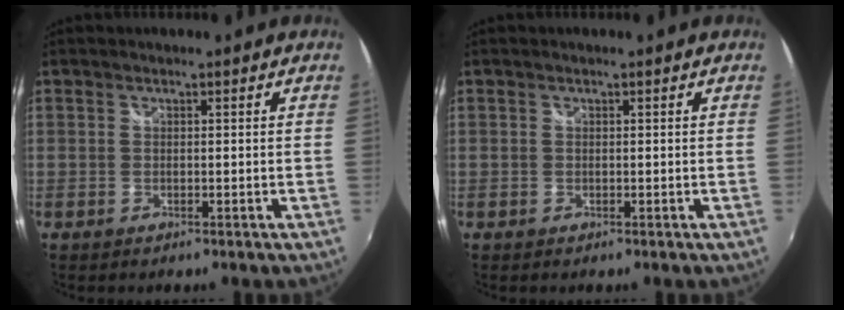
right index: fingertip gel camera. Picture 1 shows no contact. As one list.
[{"total": 0.0}]